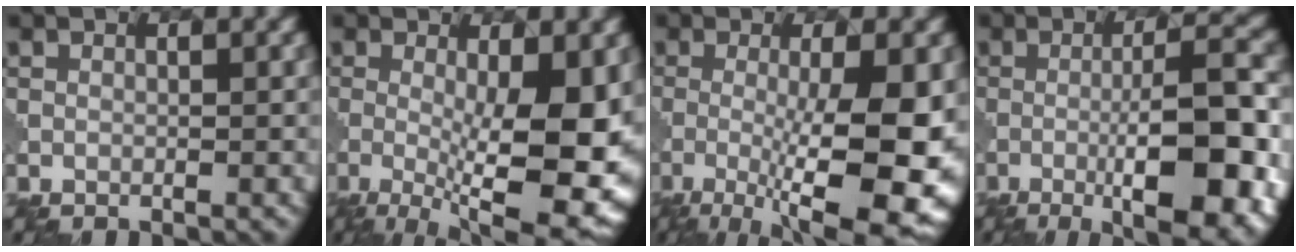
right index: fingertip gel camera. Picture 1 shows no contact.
{"total": 13.2, "force": [-1.7, 4.0, 12.5], "torque": [-0.163, -0.021, -0.014]}
{"total": 11.8, "force": [-2.6, 3.0, 11.1], "torque": [-0.171, -0.015, -0.035]}
{"total": 12.0, "force": [-3.6, 2.9, 11.1], "torque": [-0.150, 0.006, -0.052]}